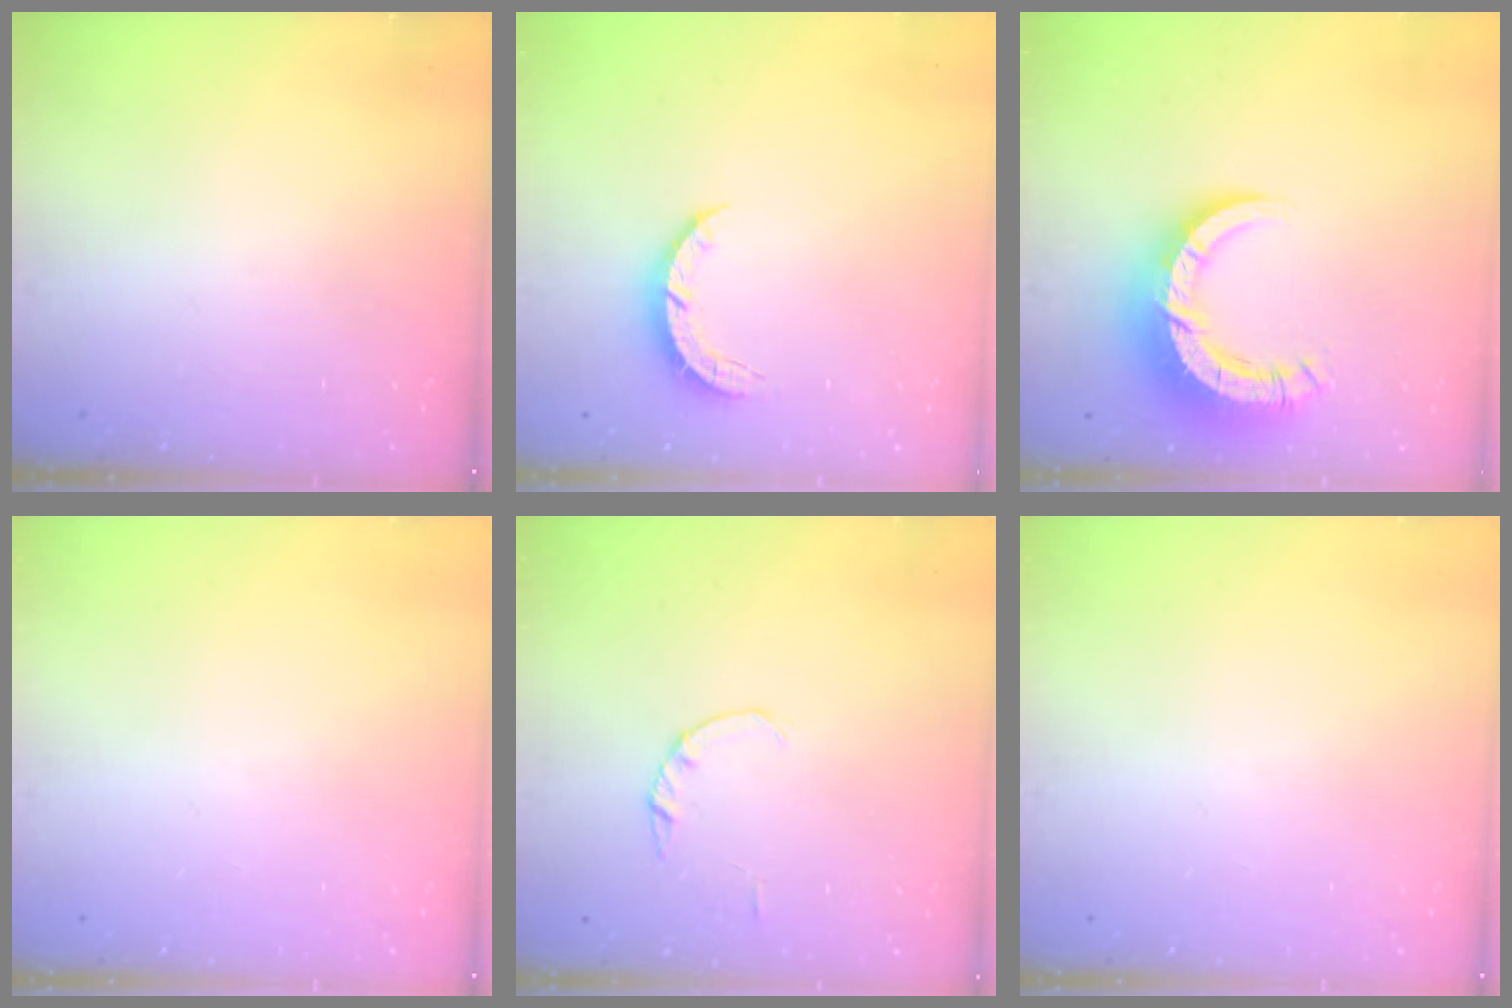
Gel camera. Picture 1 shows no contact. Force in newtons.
{"total": 3.6, "press": 3.6, "slide": 0.4}
{"total": 11.3, "press": 11.2, "slide": 1.3}
{"total": 0.0}
{"total": 1.0, "press": 1.0, "slide": 0.2}
{"total": 0.0}